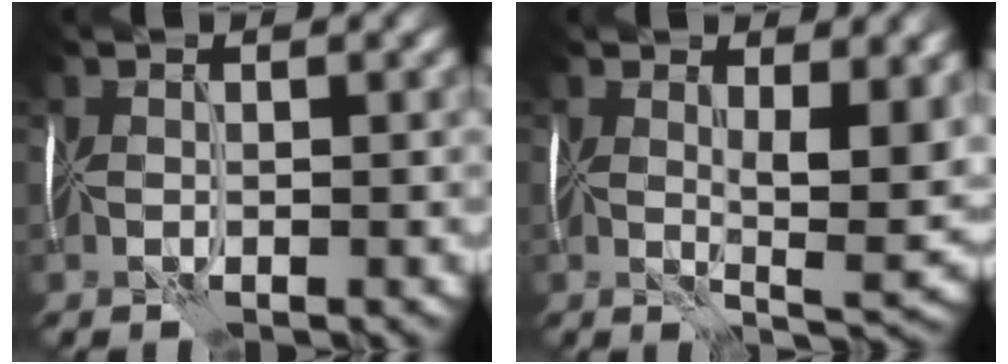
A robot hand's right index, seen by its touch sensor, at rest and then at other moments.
{"total": 5.4, "force": [1.5, 1.7, 4.9], "torque": [-0.075, -0.011, 0.029]}